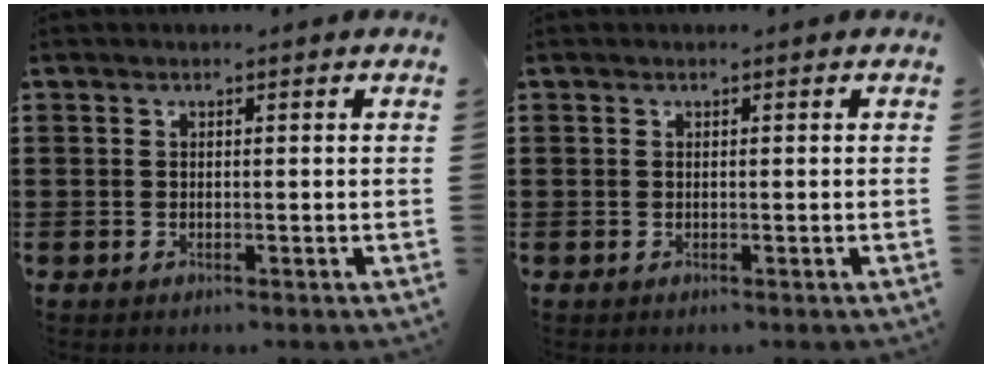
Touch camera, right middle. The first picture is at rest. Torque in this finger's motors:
{"motor_torque": [-0.02, 0.01, 0.06, -0.01]}